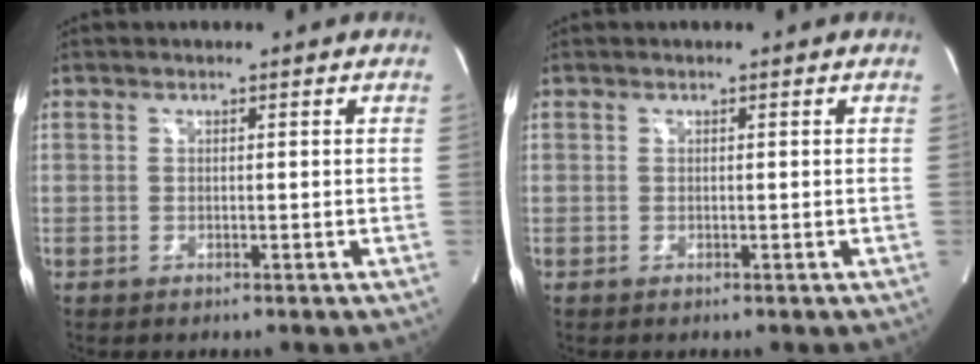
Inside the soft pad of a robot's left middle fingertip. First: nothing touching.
{"total": 0.0}